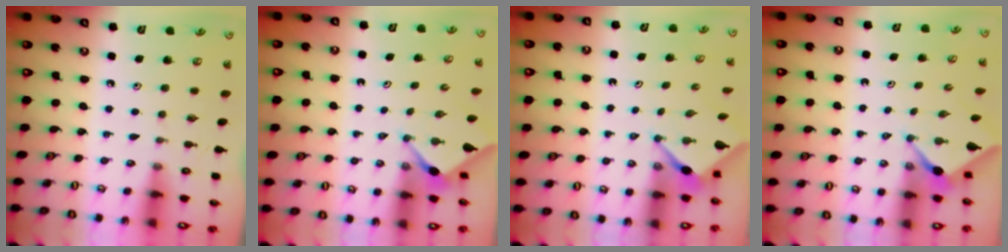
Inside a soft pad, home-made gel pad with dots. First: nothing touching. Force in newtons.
{"total": 3.0, "press": 2.9, "slide": 0.3}
{"total": 2.7, "press": 2.7, "slide": 0.0}
{"total": 2.5, "press": 2.5, "slide": 0.2}